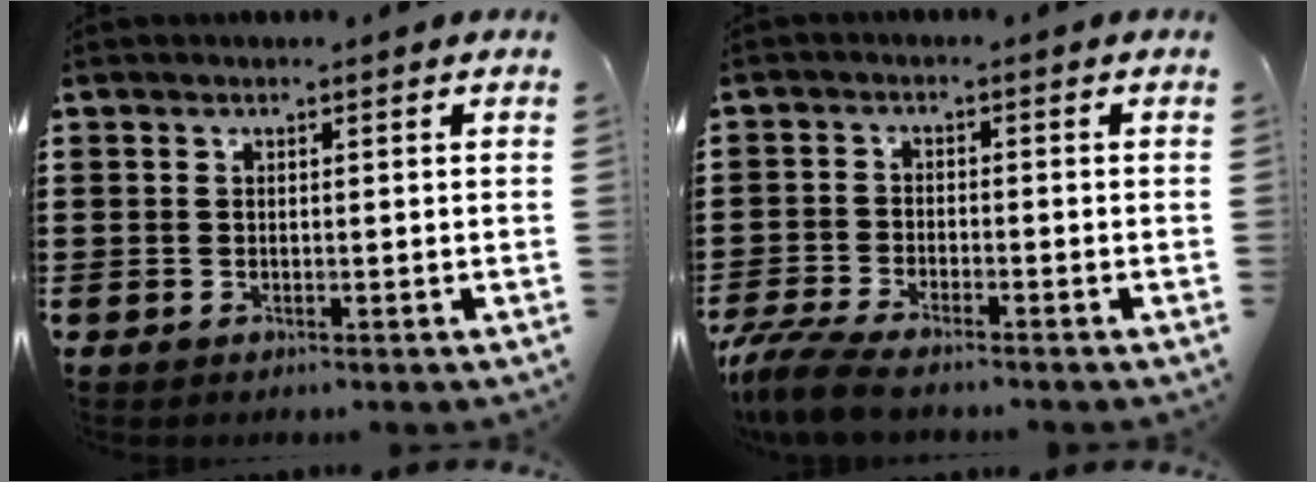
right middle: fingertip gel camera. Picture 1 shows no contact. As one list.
[{"total": 5.1, "force": [-4.5, 0.5, 2.3], "torque": [-0.073, -0.018, -0.095]}]